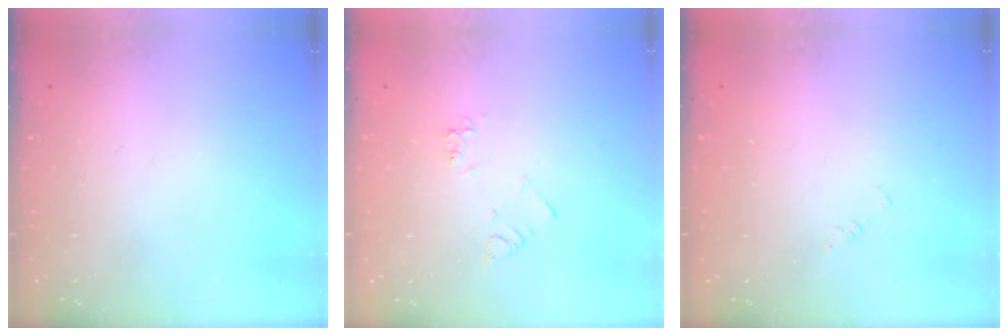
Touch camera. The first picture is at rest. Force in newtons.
{"total": 4.6, "press": 4.6, "slide": 0.5}
{"total": 1.7, "press": 1.7, "slide": 0.3}